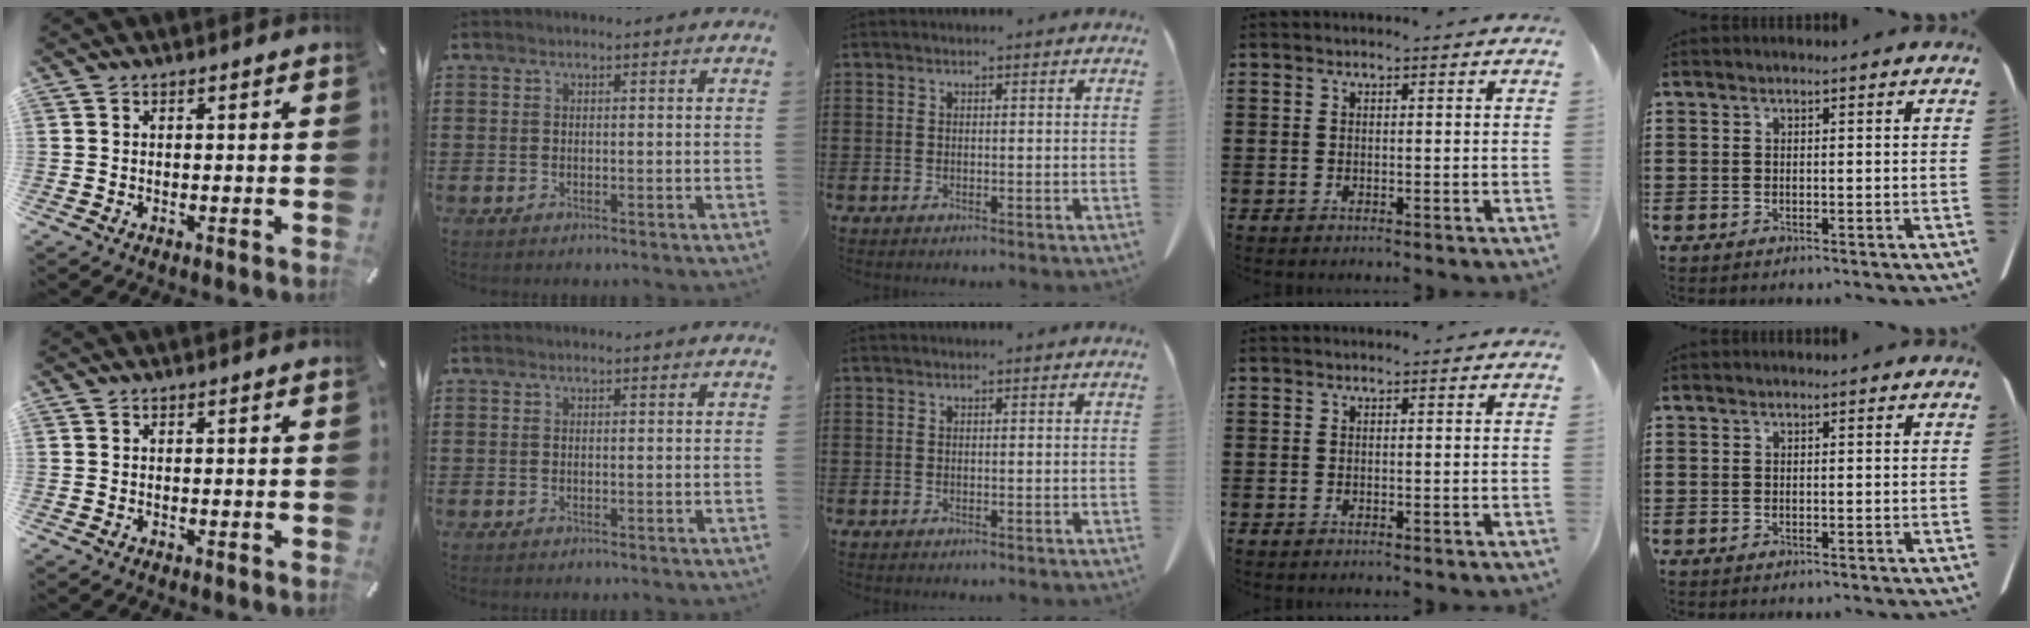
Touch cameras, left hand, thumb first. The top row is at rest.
{}